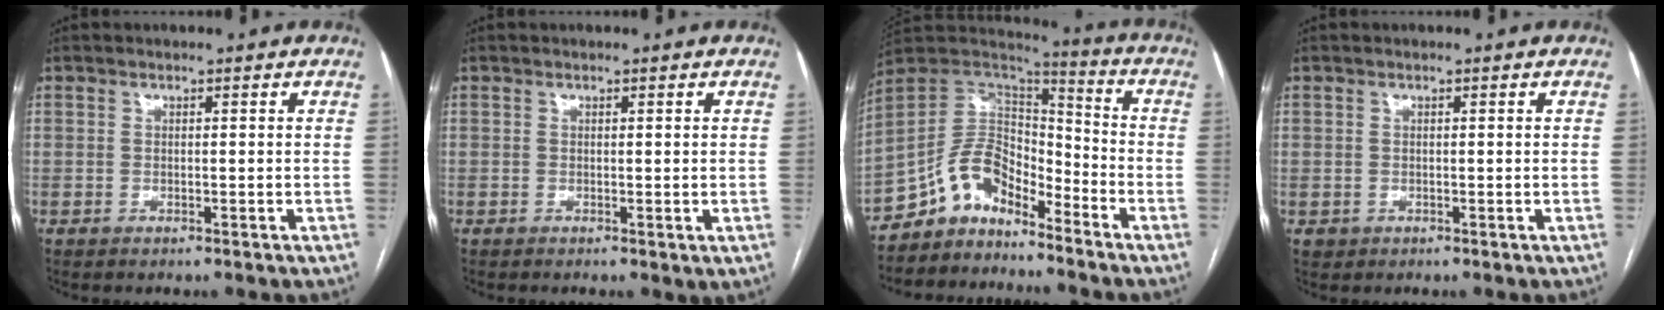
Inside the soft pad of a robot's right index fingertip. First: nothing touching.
{"total": 1.0, "force": [0.1, 0.3, 1.0], "torque": [-0.019, -0.005, 0.003]}
{"total": 10.2, "force": [-8.0, 4.8, 4.1], "torque": [-0.072, 0.046, -0.151]}
{"total": 1.3, "force": [-0.1, 1.3, 0.1], "torque": [0.003, 0.005, 0.000]}